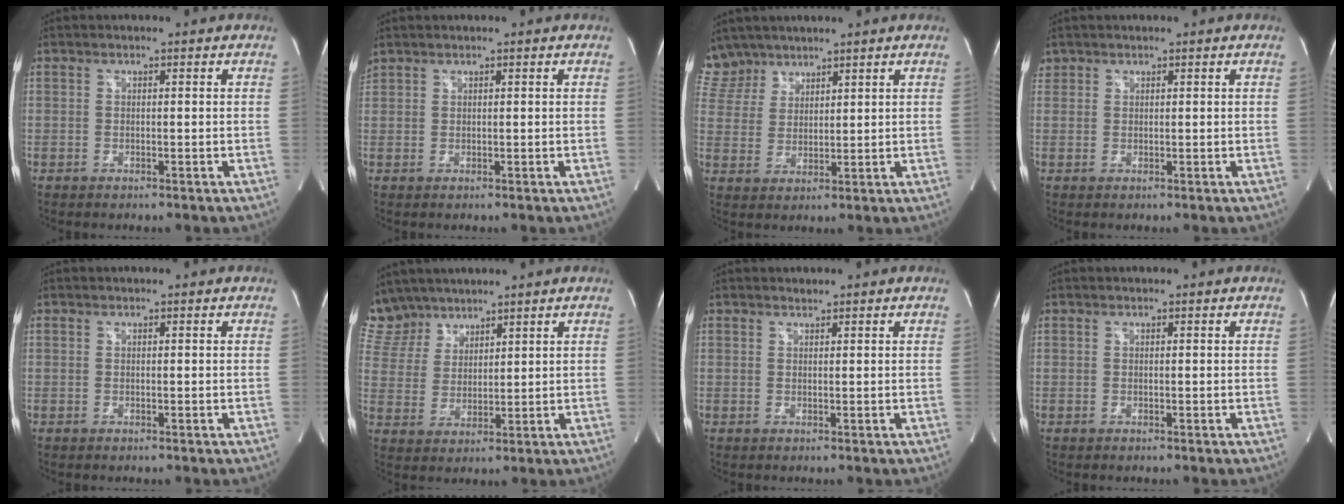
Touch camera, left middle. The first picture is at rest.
{"total": 1.4, "force": [1.4, 0.3, 0.4], "torque": [-0.020, 0.020, 0.032]}
{"total": 6.7, "force": [5.9, 3.2, -0.3], "torque": [0.005, 0.010, 0.125]}
{"total": 1.2, "force": [0.9, 0.9, 0.0], "torque": [0.007, 0.012, 0.014]}
{"total": 0.0}
{"total": 7.7, "force": [6.8, 3.5, 0.5], "torque": [-0.016, 0.013, 0.148]}
{"total": 0.5, "force": [0.5, 0.0, -0.1], "torque": [-0.008, -0.001, 0.010]}
{"total": 0.0}